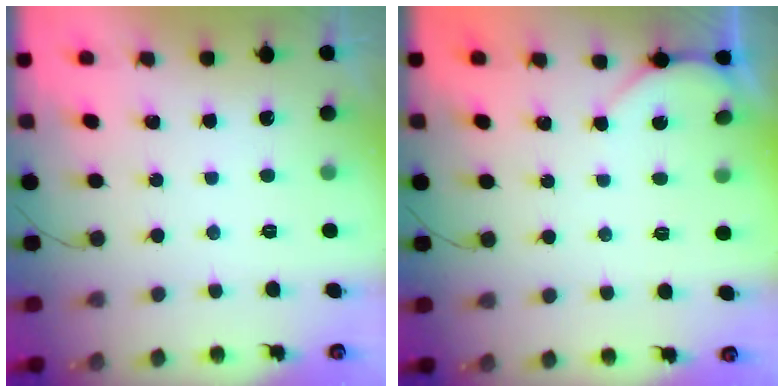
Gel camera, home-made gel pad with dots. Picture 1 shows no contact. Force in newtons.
{"total": 1.8, "press": 1.8, "slide": 0.2}